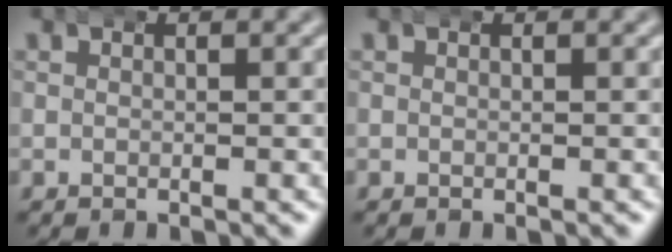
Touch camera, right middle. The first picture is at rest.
{"total": 0.0}